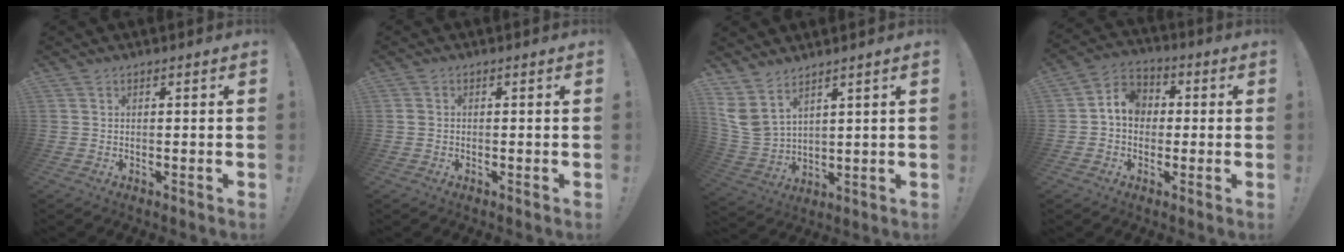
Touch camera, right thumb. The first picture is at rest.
{"total": 1.1, "force": [-0.3, 1.0, 0.3], "torque": [-0.007, 0.006, -0.004]}
{"total": 7.1, "force": [5.0, 3.7, 3.3], "torque": [-0.079, -0.039, 0.101]}
{"total": 8.3, "force": [0.0, 7.1, 4.2], "torque": [-0.065, 0.020, 0.008]}